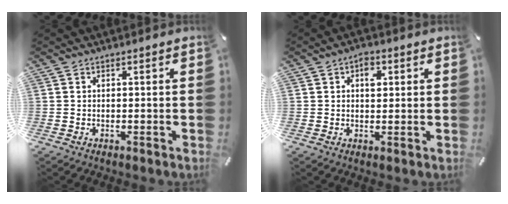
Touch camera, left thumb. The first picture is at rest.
{"total": 3.6, "force": [1.1, 2.4, 2.5], "torque": [-0.020, -0.005, 0.010]}